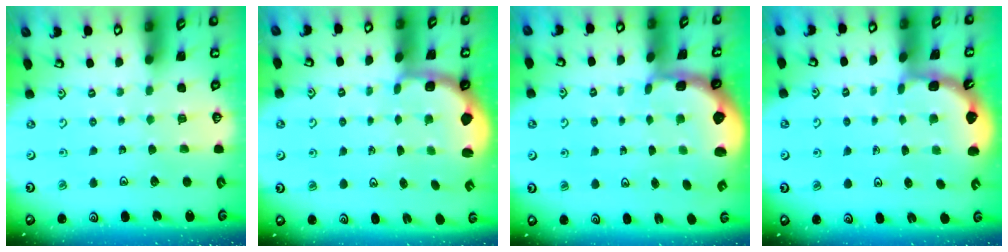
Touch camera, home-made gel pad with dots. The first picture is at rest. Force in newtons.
{"total": 2.5, "press": 1.3, "slide": 2.1}
{"total": 2.4, "press": 1.7, "slide": 1.7}
{"total": 1.9, "press": 1.9, "slide": 0.2}